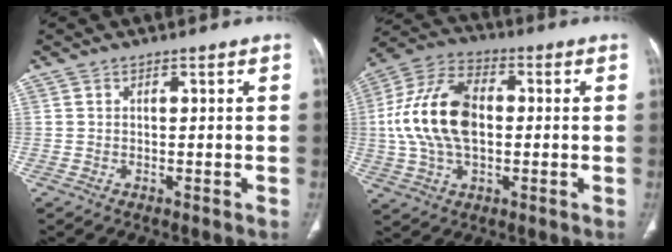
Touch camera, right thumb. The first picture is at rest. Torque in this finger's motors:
{"motor_torque": [0.81, 2.90, 1.82, -0.54, 0.21]}